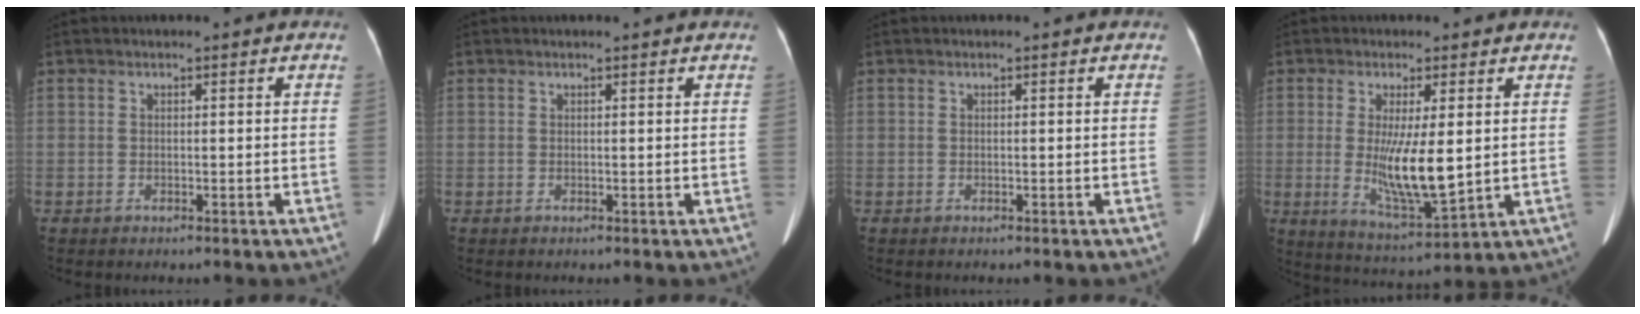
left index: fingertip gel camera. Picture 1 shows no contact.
{"total": 0.8, "force": [0.7, 0.0, 0.3], "torque": [-0.009, 0.006, 0.011]}
{"total": 0.0}
{"total": 9.4, "force": [0.3, 1.7, 9.2], "torque": [-0.174, -0.028, 0.012]}